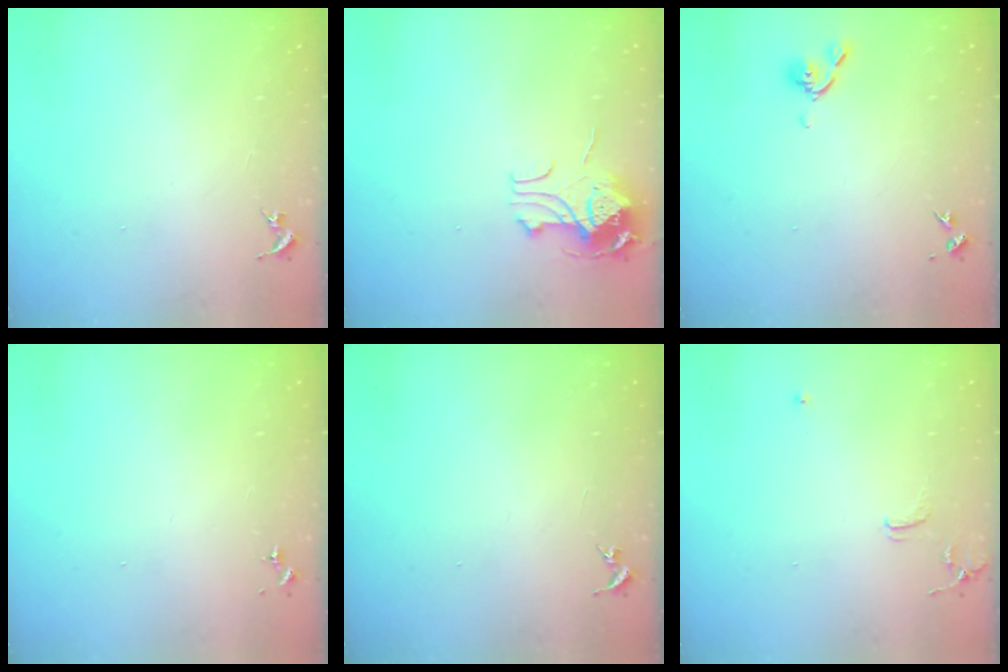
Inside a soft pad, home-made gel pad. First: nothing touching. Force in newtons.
{"total": 10.6, "press": 10.6, "slide": 0.9}
{"total": 5.6, "press": 5.5, "slide": 1.0}
{"total": 0.0}
{"total": 0.0}
{"total": 6.4, "press": 6.3, "slide": 0.8}